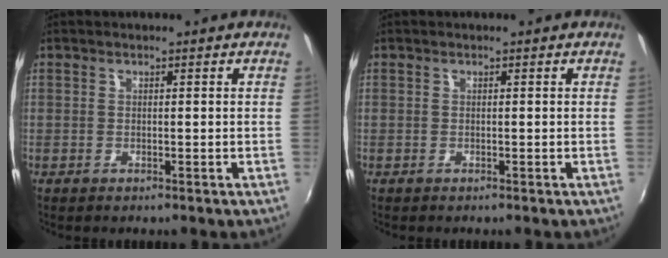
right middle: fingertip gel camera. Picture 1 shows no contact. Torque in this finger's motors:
{"motor_torque": [-0.19, -0.03, -0.01, -0.01]}